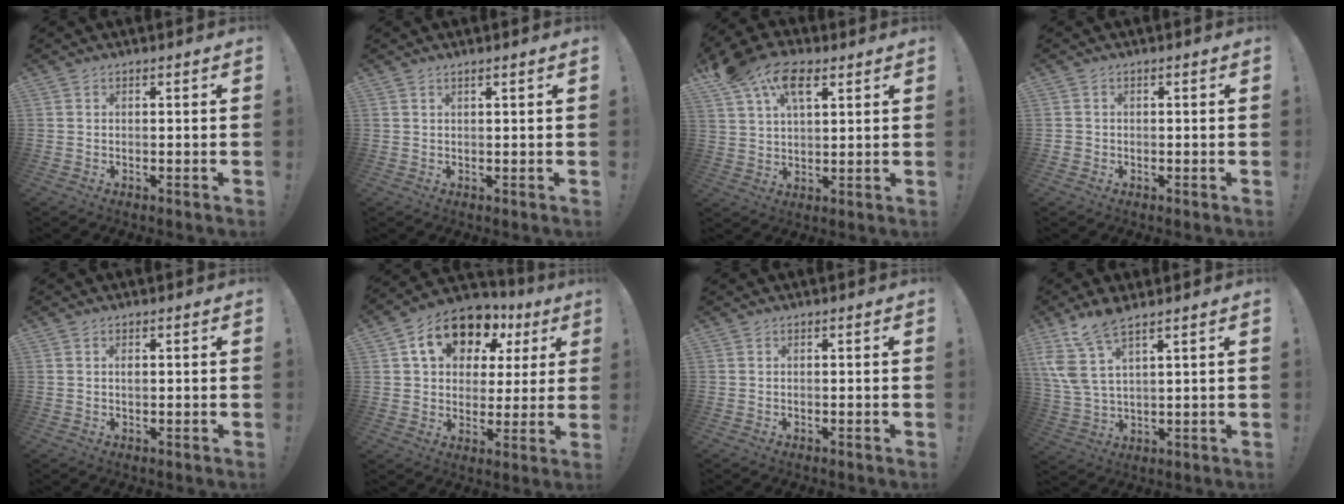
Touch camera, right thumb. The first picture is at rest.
{"total": 1.1, "force": [0.6, -0.1, 0.9], "torque": [-0.015, -0.001, 0.009]}
{"total": 13.2, "force": [7.4, 7.5, 8.0], "torque": [-0.138, -0.019, 0.138]}
{"total": 1.3, "force": [-0.5, 1.1, 0.4], "torque": [-0.010, 0.006, -0.008]}
{"total": 1.0, "force": [0.2, 0.6, 0.8], "torque": [-0.010, -0.001, 0.001]}
{"total": 16.0, "force": [8.5, 10.4, 8.8], "torque": [-0.140, -0.038, 0.156]}
{"total": 0.0}
{"total": 9.8, "force": [6.4, 3.1, 6.7], "torque": [-0.139, -0.030, 0.123]}